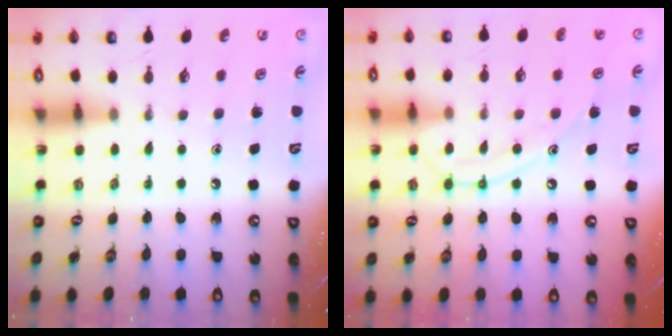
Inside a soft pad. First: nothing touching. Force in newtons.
{"total": 12.3, "press": 12.2, "slide": 1.2}